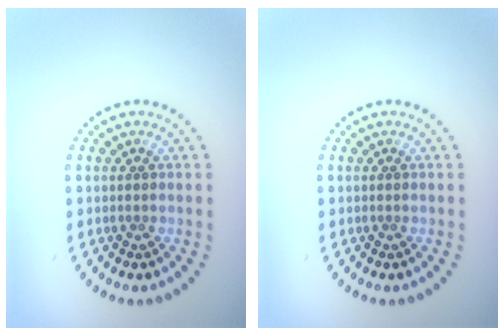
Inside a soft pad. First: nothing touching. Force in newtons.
{"total": 0.0}